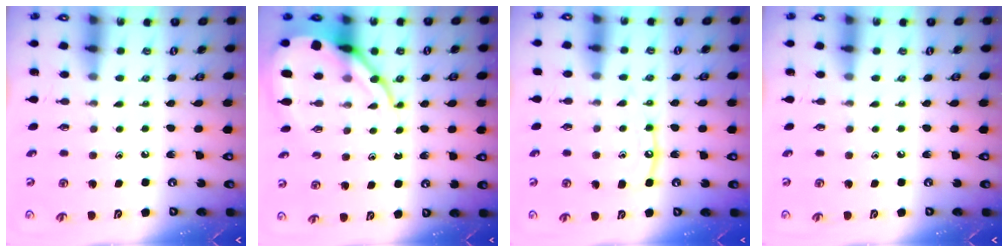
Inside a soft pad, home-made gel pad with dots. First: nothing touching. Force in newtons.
{"total": 12.2, "press": 12.2, "slide": 1.3}
{"total": 9.6, "press": 9.6, "slide": 0.8}
{"total": 0.0}